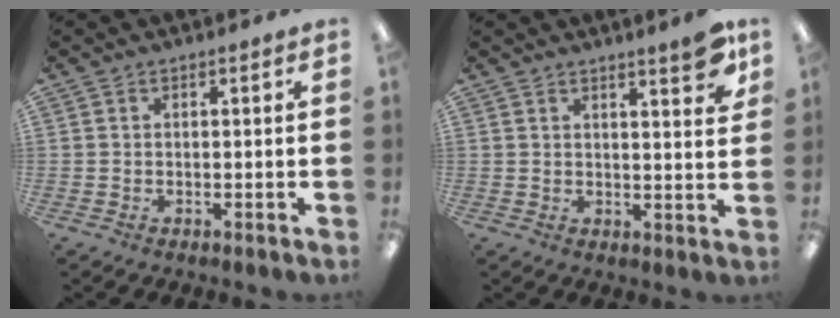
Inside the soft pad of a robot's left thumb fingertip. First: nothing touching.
{"total": 6.3, "force": [4.5, 1.1, 4.3], "torque": [-0.046, -0.029, 0.070]}